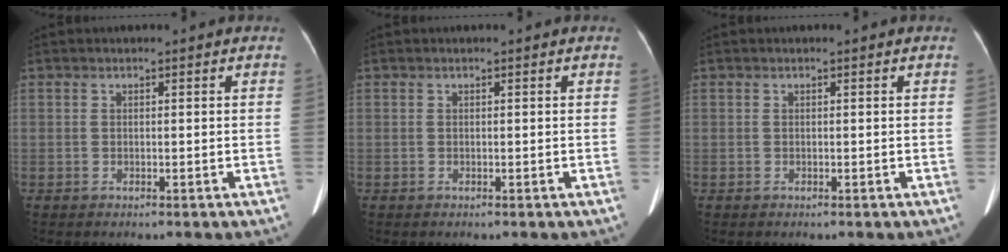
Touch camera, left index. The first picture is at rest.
{"total": 0.0}
{"total": 0.0}